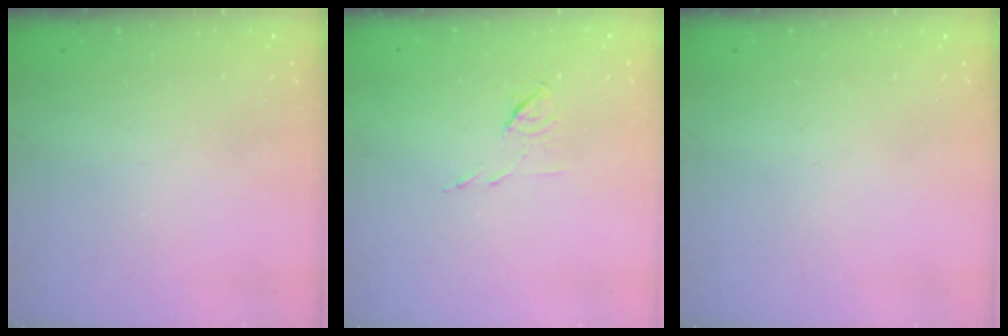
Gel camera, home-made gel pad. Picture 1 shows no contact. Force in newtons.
{"total": 5.4, "press": 5.3, "slide": 0.9}
{"total": 0.0}